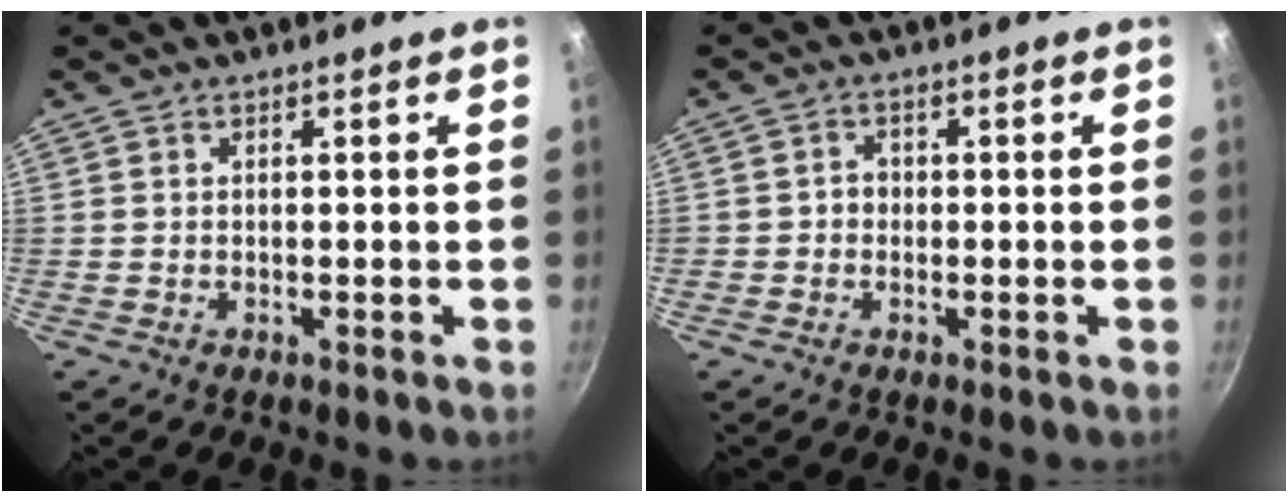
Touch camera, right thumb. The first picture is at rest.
{"total": 2.2, "force": [-0.4, 2.0, 0.7], "torque": [0.002, 0.008, -0.010]}